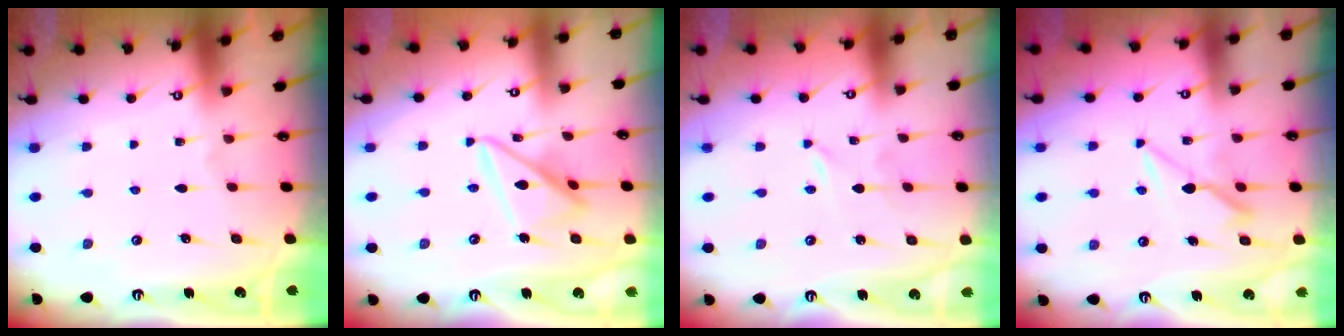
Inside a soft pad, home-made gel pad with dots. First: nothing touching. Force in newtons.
{"total": 13.8, "press": 13.8, "slide": 1.3}
{"total": 0.0}
{"total": 6.8, "press": 6.7, "slide": 0.8}